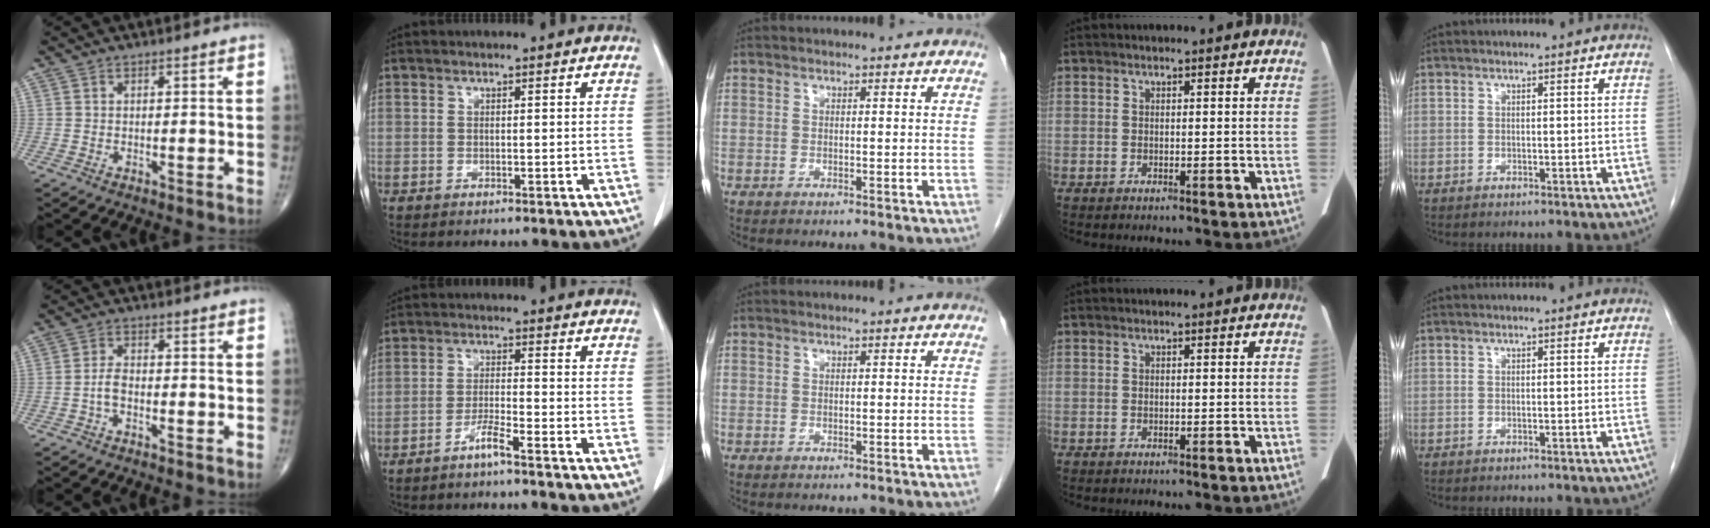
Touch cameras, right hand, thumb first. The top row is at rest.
{"thumb": {"total": 2.8, "force": [-1.1, 1.3, 2.2], "torque": [-0.046, 0.013, -0.026]}, "index": {"total": 3.1, "force": [-2.4, -0.4, 1.9], "torque": [-0.040, -0.003, -0.050]}}